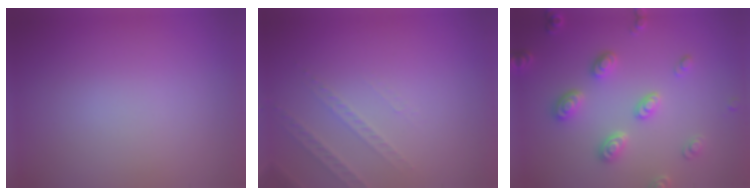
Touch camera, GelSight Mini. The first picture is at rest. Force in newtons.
{"total": 1.9, "press": 1.8, "slide": 0.6}
{"total": 3.3, "press": 3.2, "slide": 0.9}